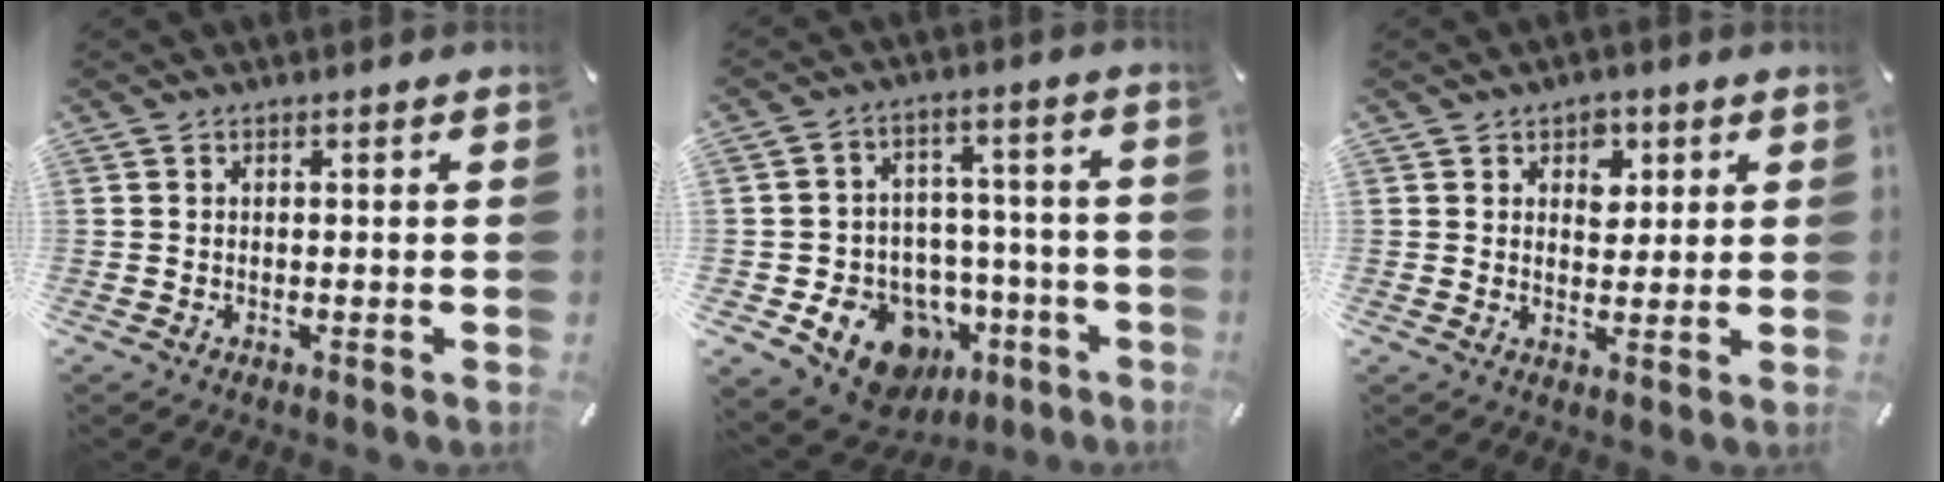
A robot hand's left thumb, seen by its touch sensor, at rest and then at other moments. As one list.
[{"total": 13.9, "force": [-7.1, 10.2, 6.2], "torque": [-0.074, 0.041, -0.114]}, {"total": 4.9, "force": [2.0, 3.7, 2.5], "torque": [-0.019, -0.007, 0.026]}]